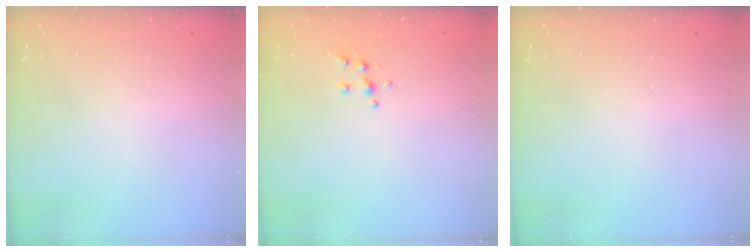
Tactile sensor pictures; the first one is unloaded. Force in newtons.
{"total": 4.7, "press": 4.6, "slide": 0.5}
{"total": 0.0}